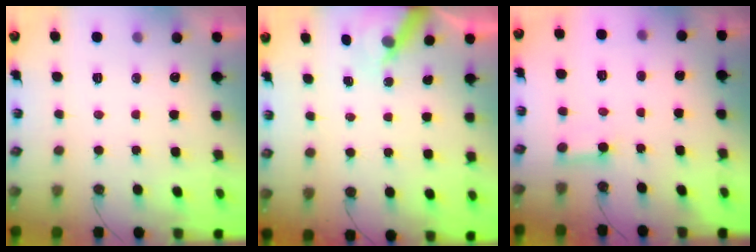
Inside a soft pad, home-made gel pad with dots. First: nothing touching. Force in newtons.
{"total": 6.7, "press": 6.7, "slide": 0.5}
{"total": 2.7, "press": 2.7, "slide": 0.0}